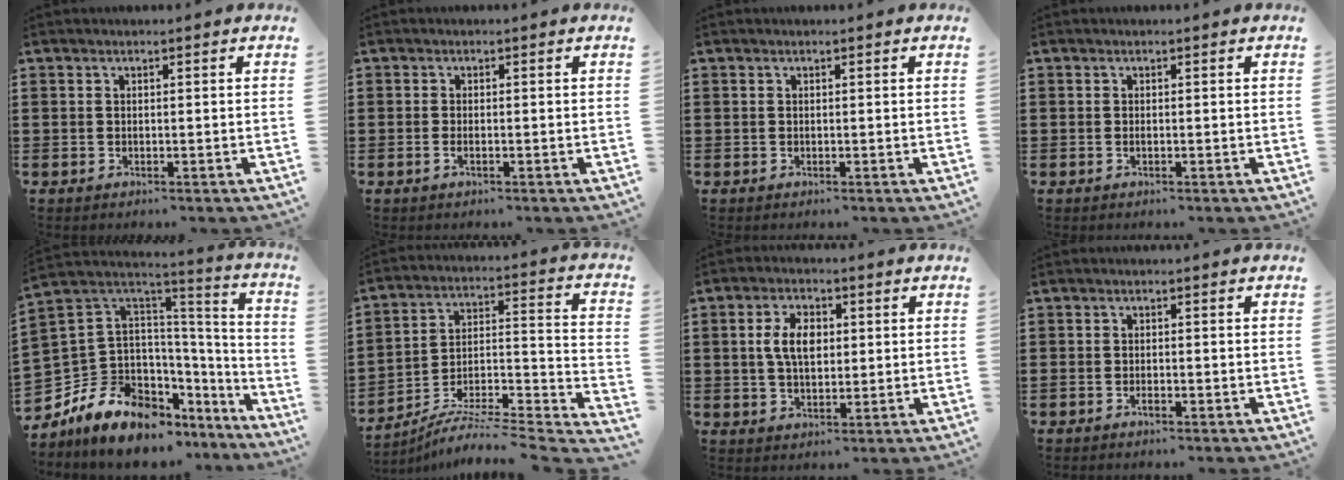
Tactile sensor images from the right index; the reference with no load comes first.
{"total": 0.7, "force": [-0.2, 0.1, 0.6], "torque": [-0.012, -0.005, -0.002]}
{"total": 0.0}
{"total": 0.0}
{"total": 10.5, "force": [-5.9, 7.8, 3.7], "torque": [-0.116, -0.009, -0.108]}
{"total": 6.3, "force": [-5.3, 0.7, 3.3], "torque": [-0.050, -0.005, -0.107]}
{"total": 5.8, "force": [0.8, 3.4, 4.6], "torque": [-0.097, 0.008, 0.008]}
{"total": 1.1, "force": [-0.7, 0.4, 0.7], "torque": [-0.015, -0.003, -0.012]}